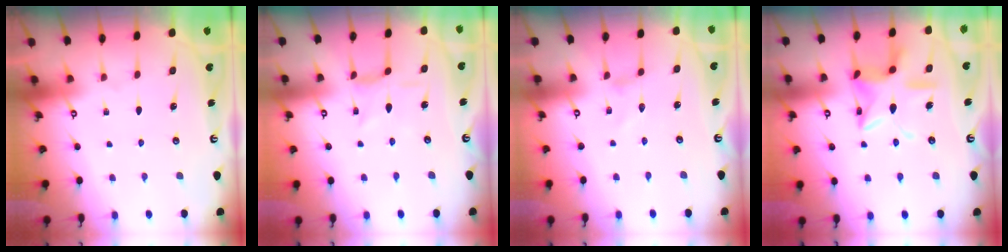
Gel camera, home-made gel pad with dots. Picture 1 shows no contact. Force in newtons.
{"total": 2.1, "press": 2.1, "slide": 0.5}
{"total": 0.0}
{"total": 14.6, "press": 14.6, "slide": 1.3}